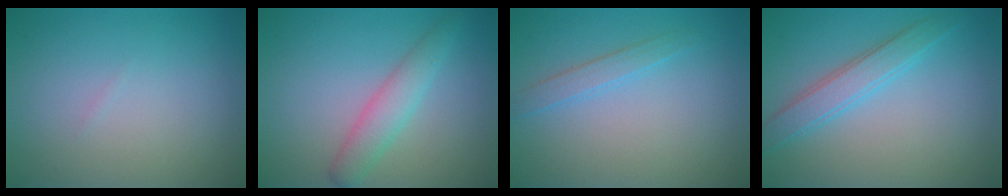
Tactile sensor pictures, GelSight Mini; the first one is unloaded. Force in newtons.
{"total": 2.9, "press": 2.9, "slide": 0.1}
{"total": 1.5, "press": 1.5, "slide": 0.1}
{"total": 3.0, "press": 3.0, "slide": 0.1}